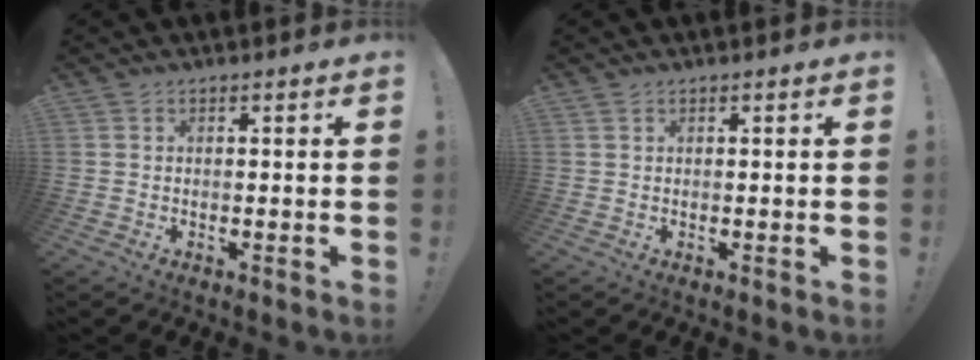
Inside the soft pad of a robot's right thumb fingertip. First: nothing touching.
{"total": 0.9, "force": [-0.5, -0.6, -0.5], "torque": [0.008, 0.004, -0.009]}